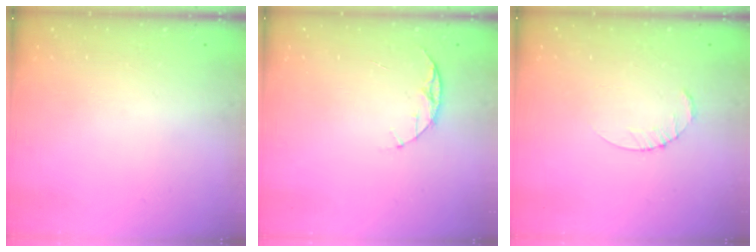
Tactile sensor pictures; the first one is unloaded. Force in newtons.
{"total": 5.9, "press": 5.8, "slide": 0.7}
{"total": 2.5, "press": 2.5, "slide": 0.3}